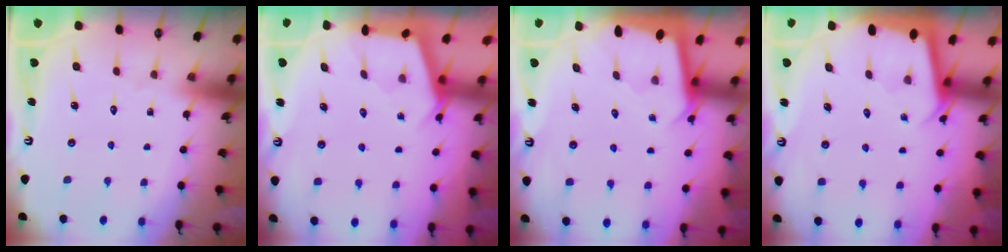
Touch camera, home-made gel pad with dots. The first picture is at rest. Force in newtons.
{"total": 2.5, "press": 2.5, "slide": 0.3}
{"total": 2.0, "press": 2.0, "slide": 0.0}
{"total": 2.3, "press": 2.3, "slide": 0.1}